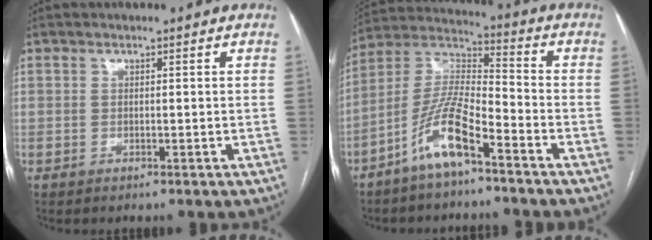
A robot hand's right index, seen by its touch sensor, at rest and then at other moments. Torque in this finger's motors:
{"motor_torque": [1.05, -0.53, 0.60, 0.15]}